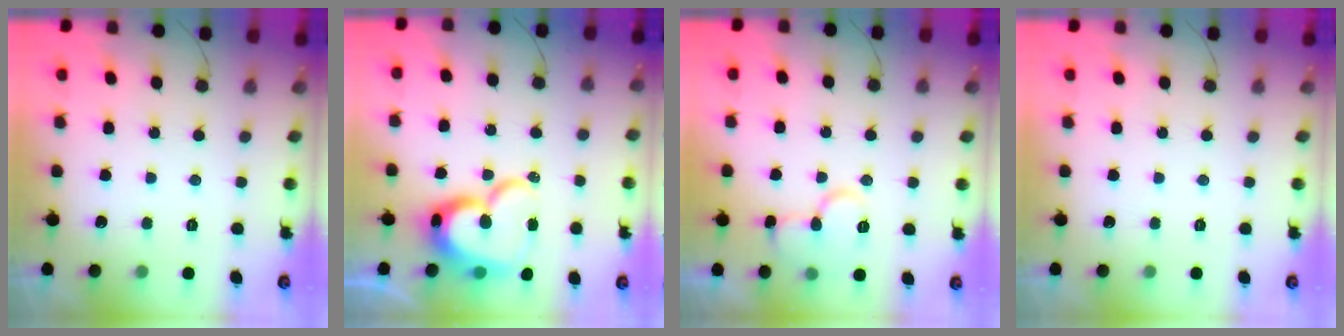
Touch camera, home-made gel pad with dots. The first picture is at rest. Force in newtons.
{"total": 19.5, "press": 19.4, "slide": 2.0}
{"total": 9.6, "press": 9.5, "slide": 1.2}
{"total": 0.0}